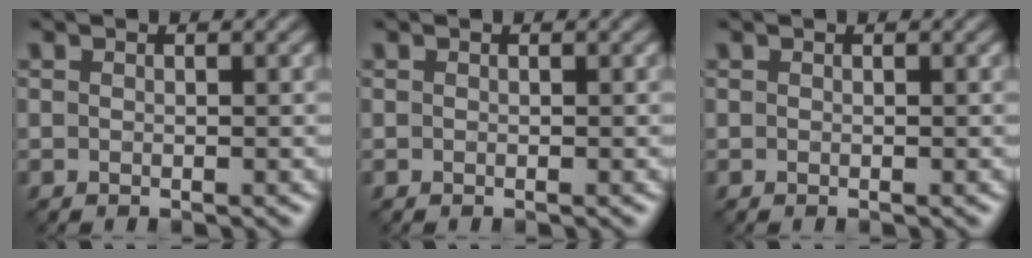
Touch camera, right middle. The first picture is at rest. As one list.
[{"total": 0.0}, {"total": 0.0}]